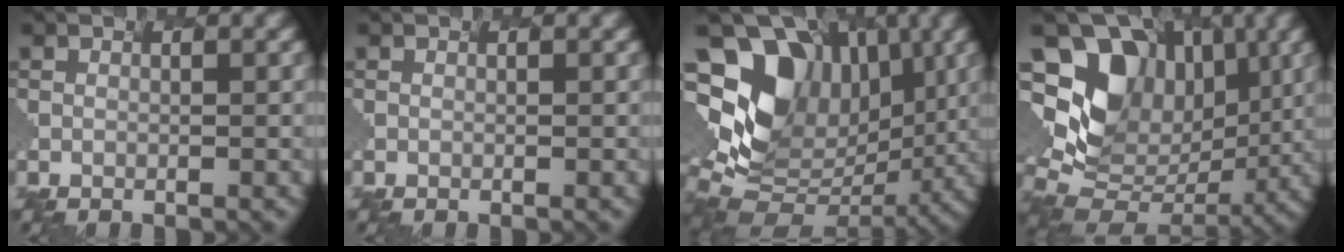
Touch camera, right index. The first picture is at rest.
{"total": 0.0}
{"total": 11.4, "force": [3.7, 8.2, 7.1], "torque": [-0.148, 0.019, 0.094]}
{"total": 8.9, "force": [3.0, 6.9, 4.8], "torque": [-0.104, 0.007, 0.083]}